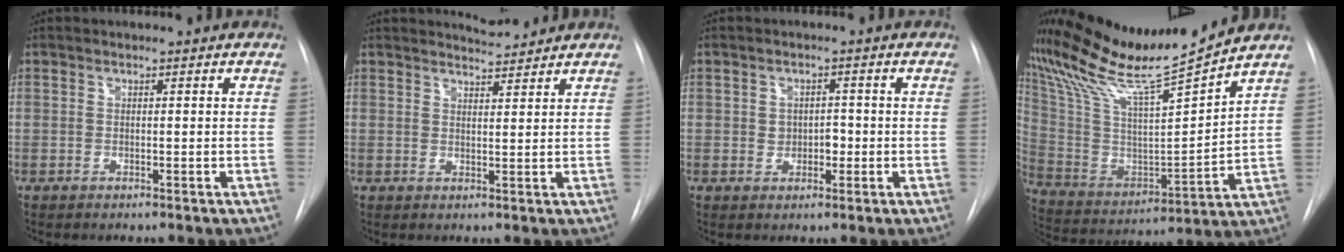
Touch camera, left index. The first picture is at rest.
{"total": 2.9, "force": [2.9, -0.1, -0.1], "torque": [-0.006, -0.009, 0.045]}
{"total": 2.3, "force": [-0.5, 1.8, 1.3], "torque": [-0.014, -0.002, -0.007]}
{"total": 18.5, "force": [16.3, -1.4, 8.6], "torque": [-0.173, -0.038, 0.290]}